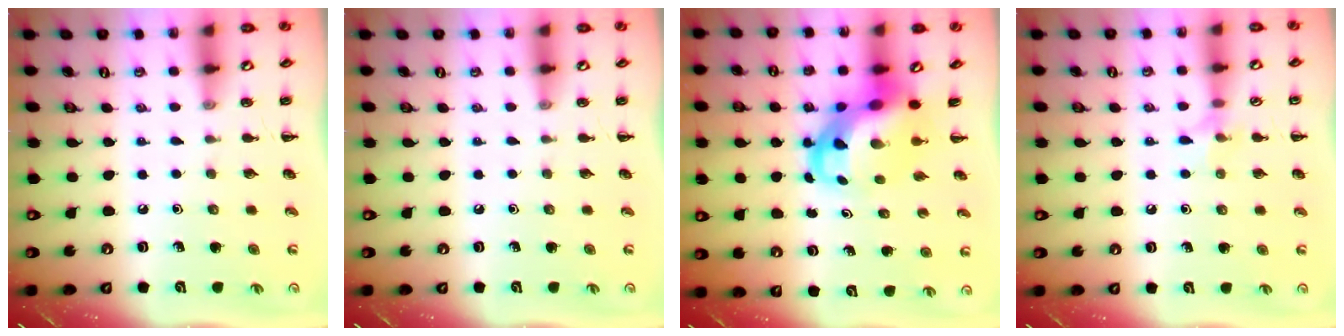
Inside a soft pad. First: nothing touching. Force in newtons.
{"total": 0.0}
{"total": 7.4, "press": 7.1, "slide": 2.2}
{"total": 6.3, "press": 6.1, "slide": 1.5}